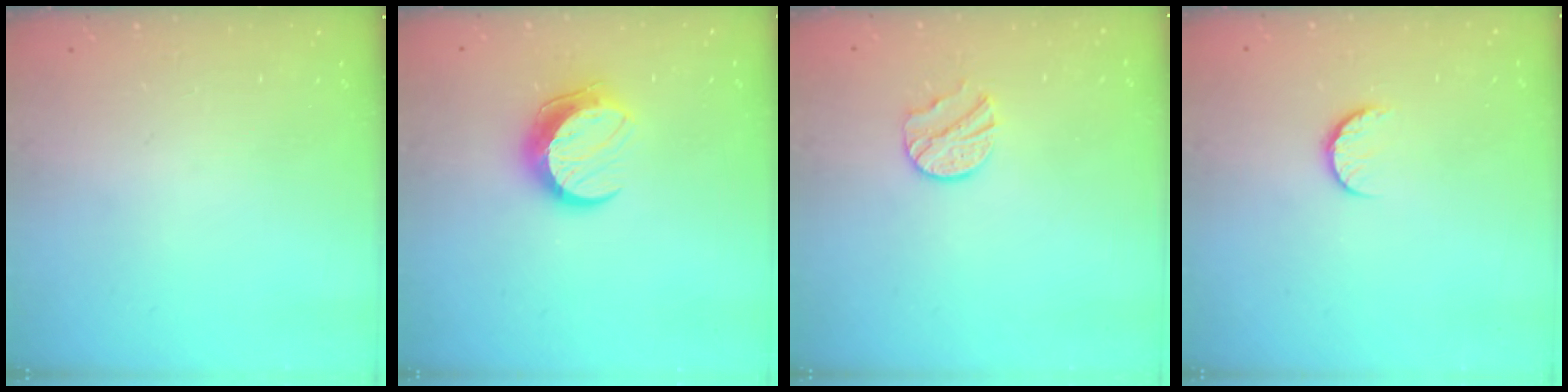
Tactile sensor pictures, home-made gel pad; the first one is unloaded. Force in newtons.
{"total": 10.4, "press": 10.4, "slide": 0.5}
{"total": 8.3, "press": 8.3, "slide": 0.2}
{"total": 6.8, "press": 6.8, "slide": 0.7}